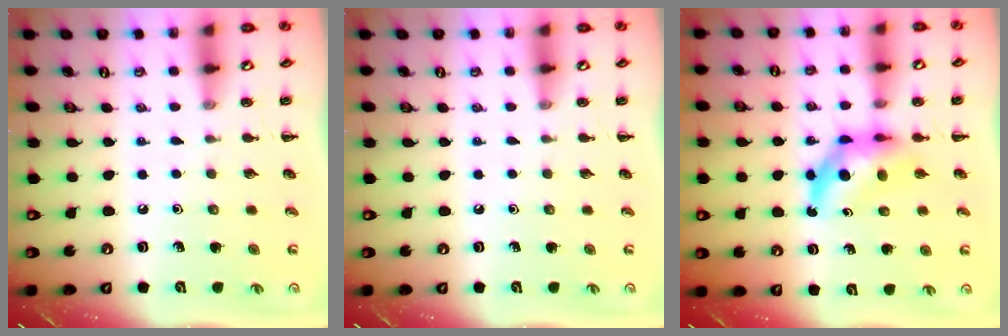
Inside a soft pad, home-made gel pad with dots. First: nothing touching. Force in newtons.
{"total": 0.0}
{"total": 6.8, "press": 6.6, "slide": 1.7}